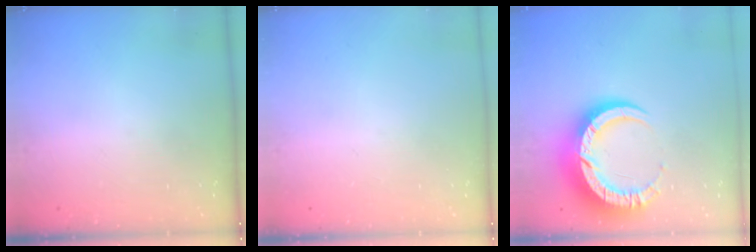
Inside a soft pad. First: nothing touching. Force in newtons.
{"total": 0.0}
{"total": 13.7, "press": 13.6, "slide": 1.2}